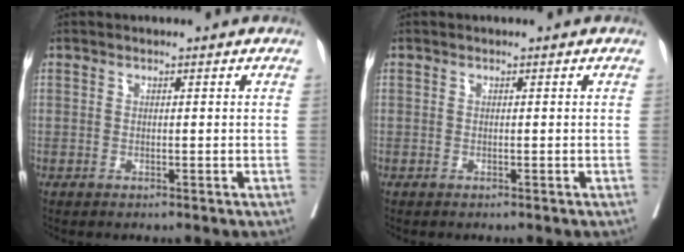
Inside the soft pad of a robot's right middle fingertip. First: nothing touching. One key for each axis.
{"total": 0.0}